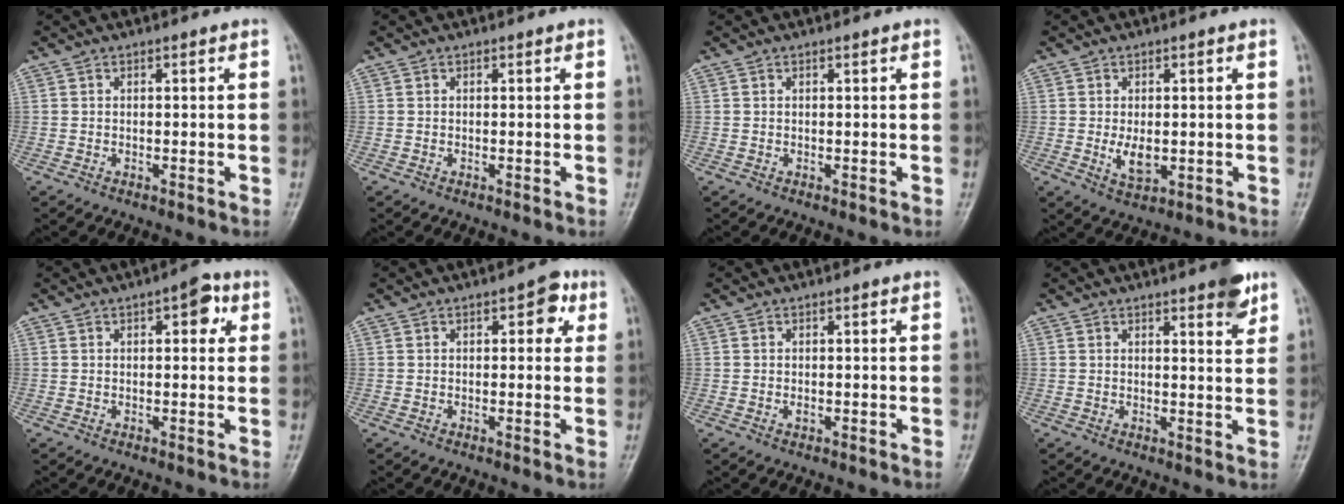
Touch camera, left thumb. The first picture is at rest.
{"total": 0.0}
{"total": 0.0}
{"total": 4.6, "force": [-0.4, 2.5, 3.9], "torque": [-0.059, -0.008, 0.000]}
{"total": 4.5, "force": [1.7, 2.1, 3.6], "torque": [-0.031, 0.003, 0.013]}
{"total": 3.9, "force": [1.5, 2.1, 3.0], "torque": [-0.016, 0.003, 0.009]}
{"total": 0.9, "force": [-0.1, 0.4, 0.8], "torque": [-0.010, 0.002, 0.001]}
{"total": 5.2, "force": [3.3, 1.2, 3.7], "torque": [-0.038, -0.018, 0.039]}